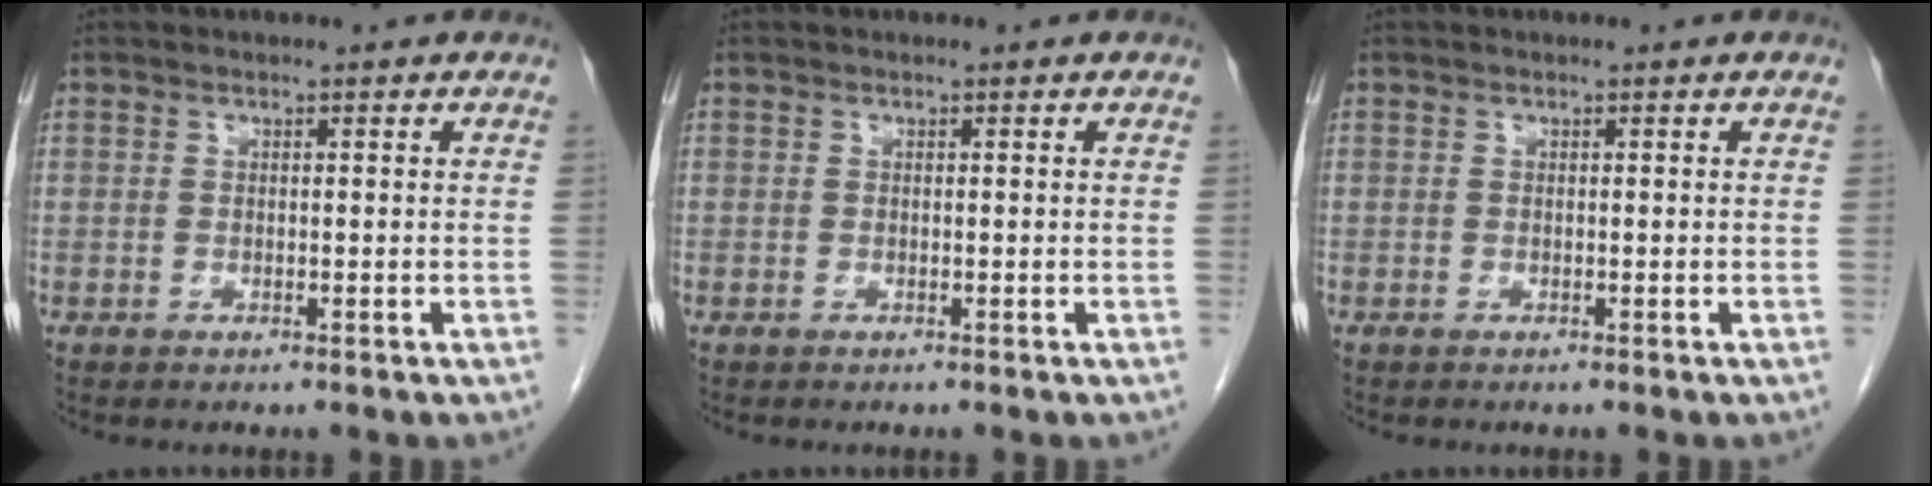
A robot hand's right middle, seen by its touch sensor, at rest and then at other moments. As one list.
[{"total": 0.0}, {"total": 0.0}]